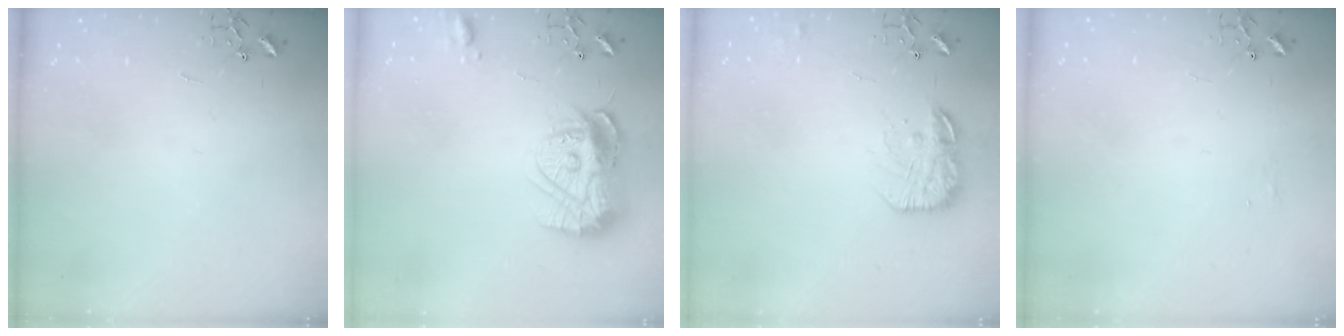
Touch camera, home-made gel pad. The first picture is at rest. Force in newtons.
{"total": 14.9, "press": 14.9, "slide": 1.4}
{"total": 15.5, "press": 15.5, "slide": 1.0}
{"total": 3.8, "press": 3.8, "slide": 0.6}